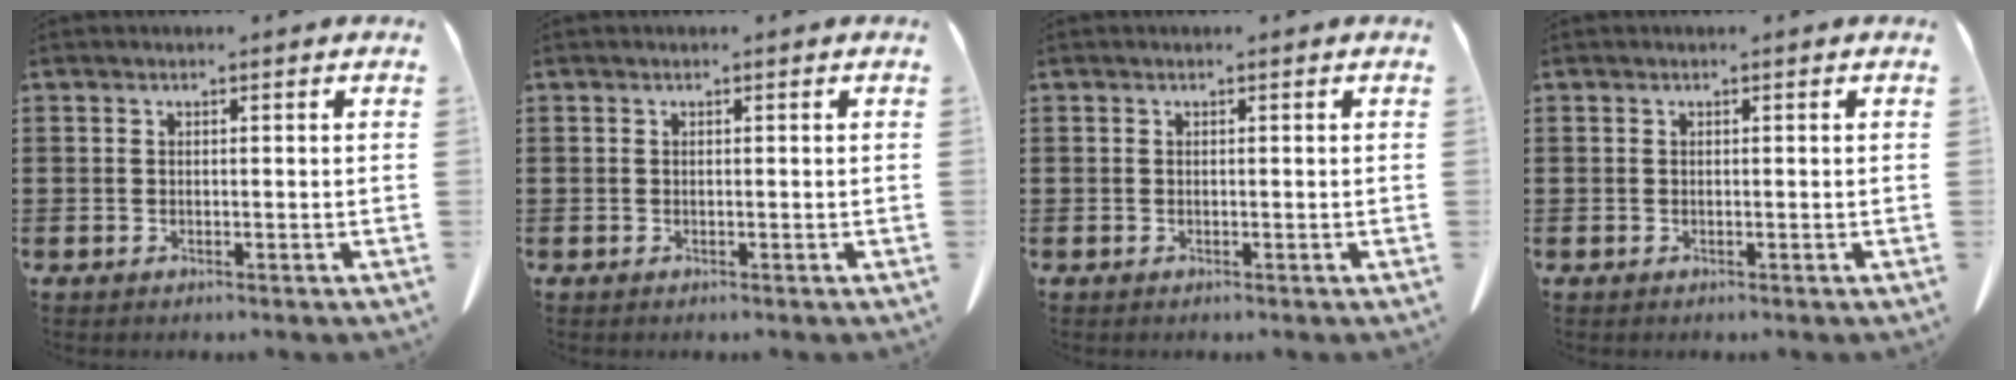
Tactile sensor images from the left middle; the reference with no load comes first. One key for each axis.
{"total": 0.0}
{"total": 0.0}
{"total": 0.0}